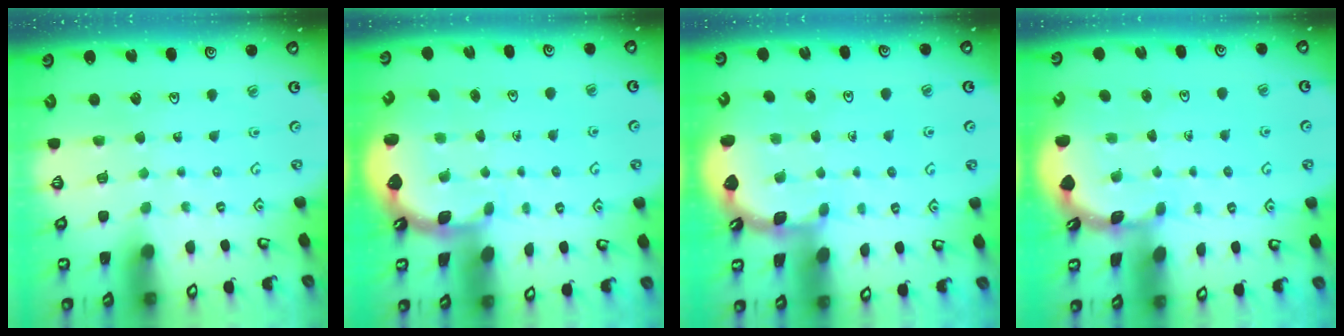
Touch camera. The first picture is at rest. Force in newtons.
{"total": 2.3, "press": 1.7, "slide": 1.6}
{"total": 2.0, "press": 2.0, "slide": 0.2}
{"total": 1.8, "press": 1.8, "slide": 0.1}